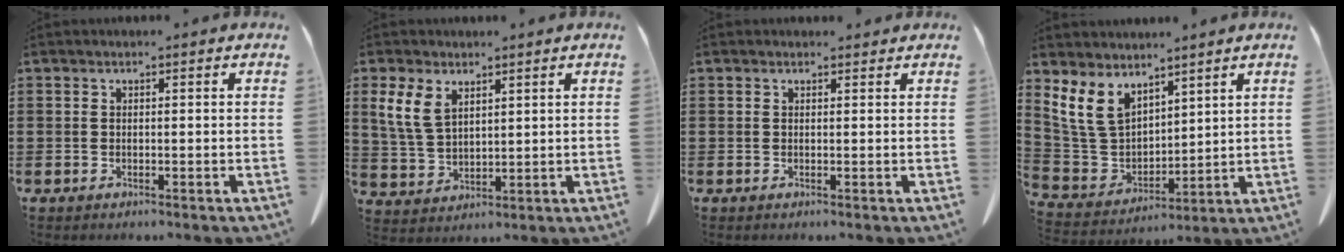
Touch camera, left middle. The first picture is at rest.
{"total": 5.9, "force": [3.1, 3.4, 3.7], "torque": [-0.093, 0.007, 0.056]}
{"total": 0.7, "force": [0.6, 0.3, 0.2], "torque": [0.003, -0.002, 0.010]}
{"total": 8.7, "force": [5.8, 5.2, 4.0], "torque": [-0.114, -0.008, 0.112]}